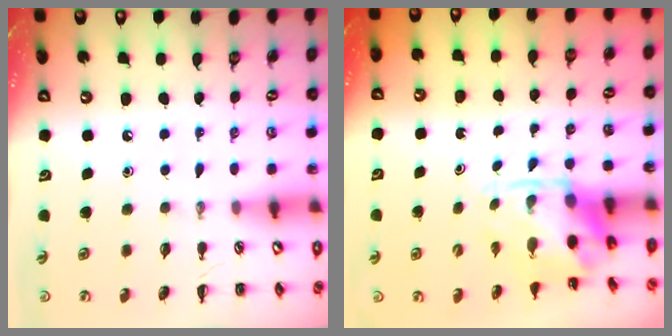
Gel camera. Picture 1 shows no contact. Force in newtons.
{"total": 3.9, "press": 3.7, "slide": 1.1}